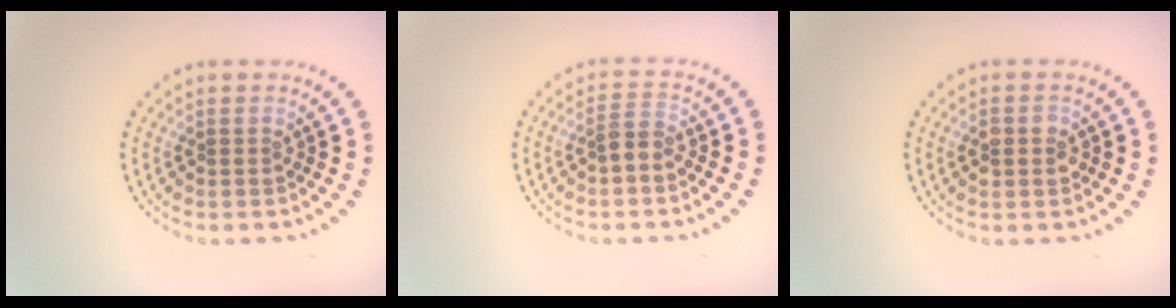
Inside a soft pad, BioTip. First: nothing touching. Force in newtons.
{"total": 1.8, "press": 1.5, "slide": 1.0}
{"total": 2.0, "press": 2.0, "slide": 0.1}